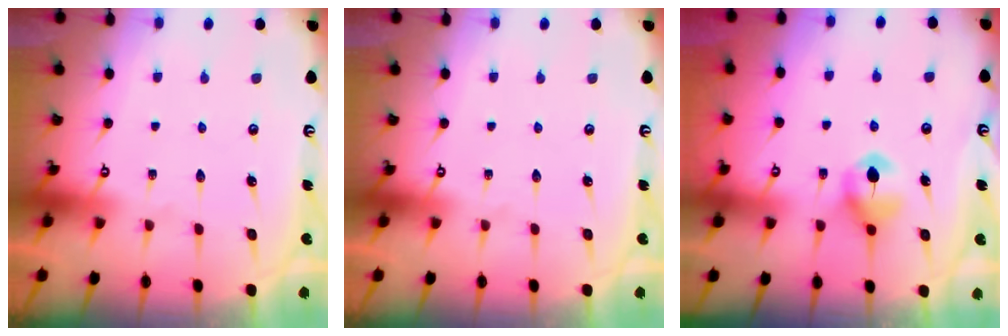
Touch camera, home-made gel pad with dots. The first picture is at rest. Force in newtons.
{"total": 0.0}
{"total": 6.5, "press": 6.5, "slide": 0.5}